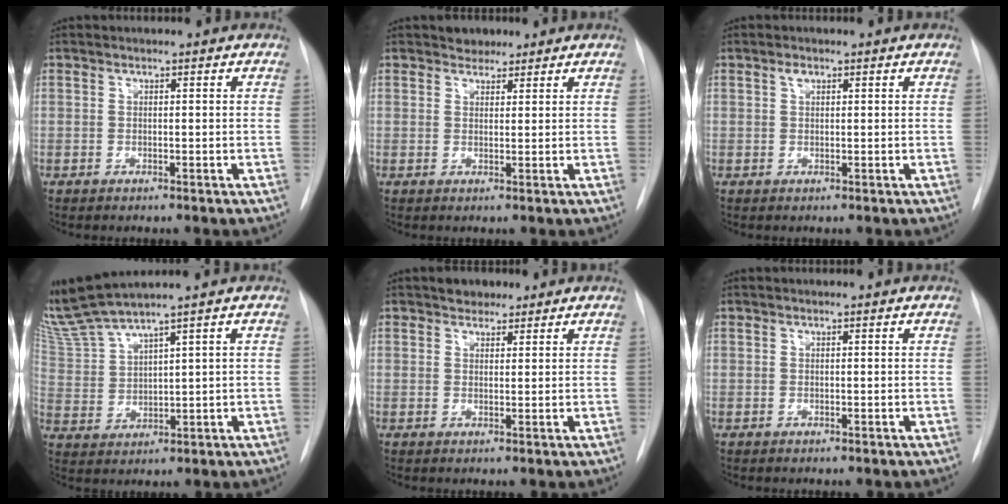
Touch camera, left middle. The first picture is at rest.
{"total": 2.3, "force": [1.8, 1.4, 0.2], "torque": [-0.003, 0.004, 0.025]}
{"total": 1.0, "force": [0.5, 0.6, 0.6], "torque": [-0.012, 0.004, 0.008]}
{"total": 7.2, "force": [6.6, -1.3, 2.6], "torque": [-0.074, 0.000, 0.150]}
{"total": 2.7, "force": [2.0, 1.7, 0.7], "torque": [-0.009, 0.006, 0.029]}
{"total": 0.0}